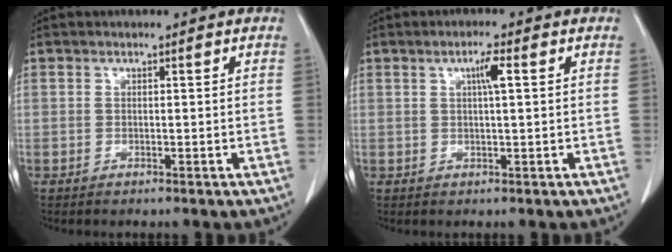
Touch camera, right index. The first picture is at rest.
{"total": 2.9, "force": [1.0, 0.2, 2.7], "torque": [-0.046, 0.001, 0.016]}